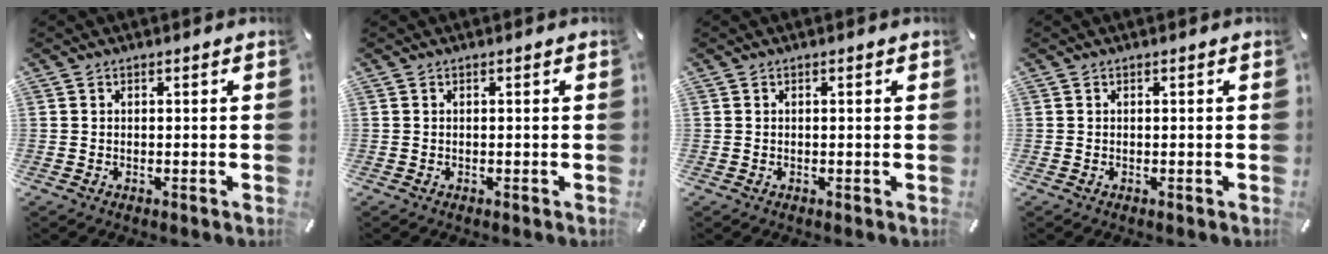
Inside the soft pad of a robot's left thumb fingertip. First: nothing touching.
{"total": 0.0}
{"total": 0.7, "force": [0.0, 0.1, 0.7], "torque": [-0.014, 0.001, 0.000]}
{"total": 0.0}